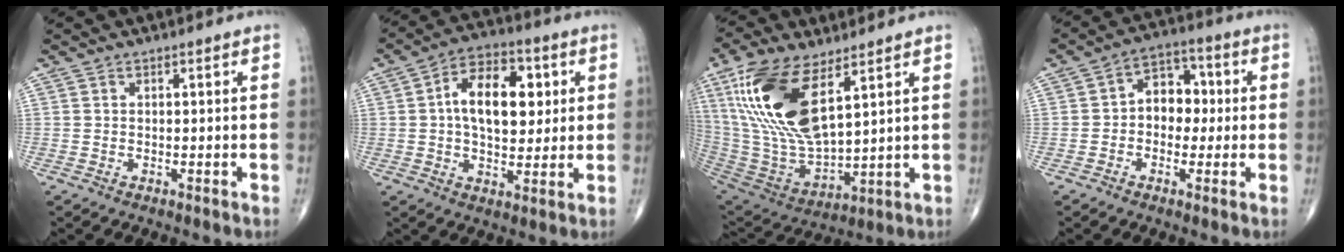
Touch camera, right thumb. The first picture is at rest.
{"total": 14.1, "force": [2.5, 8.2, 11.2], "torque": [-0.152, 0.008, 0.034]}
{"total": 21.4, "force": [9.0, 9.1, 17.1], "torque": [-0.353, -0.040, 0.184]}
{"total": 8.2, "force": [0.0, 6.1, 5.5], "torque": [-0.045, 0.027, -0.012]}